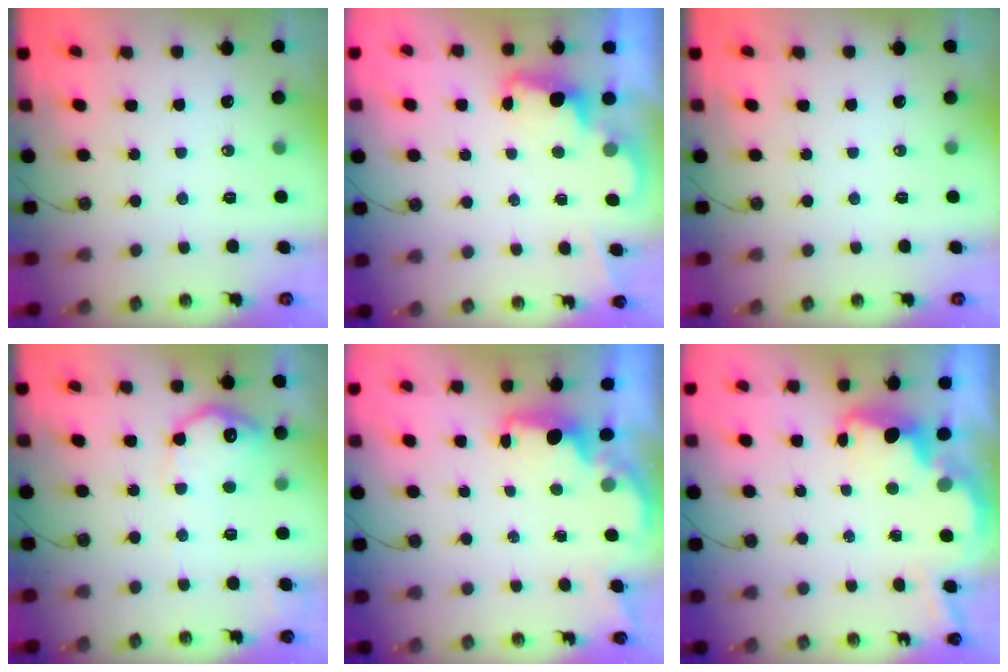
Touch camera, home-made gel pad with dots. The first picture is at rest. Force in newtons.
{"total": 2.3, "press": 2.3, "slide": 0.5}
{"total": 0.0}
{"total": 12.2, "press": 12.2, "slide": 0.4}
{"total": 2.0, "press": 1.9, "slide": 0.7}
{"total": 3.9, "press": 3.8, "slide": 0.7}